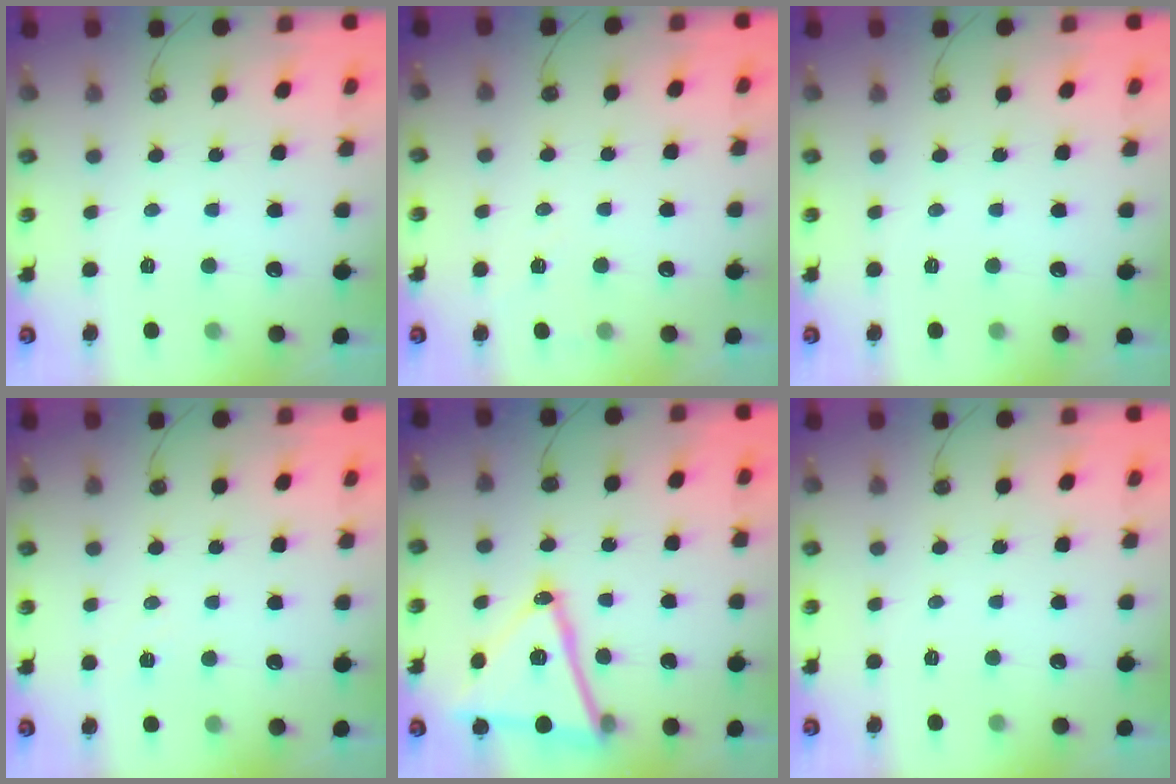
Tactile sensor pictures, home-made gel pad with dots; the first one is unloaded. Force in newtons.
{"total": 4.3, "press": 4.2, "slide": 1.0}
{"total": 0.0}
{"total": 3.7, "press": 3.6, "slide": 0.9}
{"total": 18.9, "press": 18.5, "slide": 3.5}
{"total": 0.0}